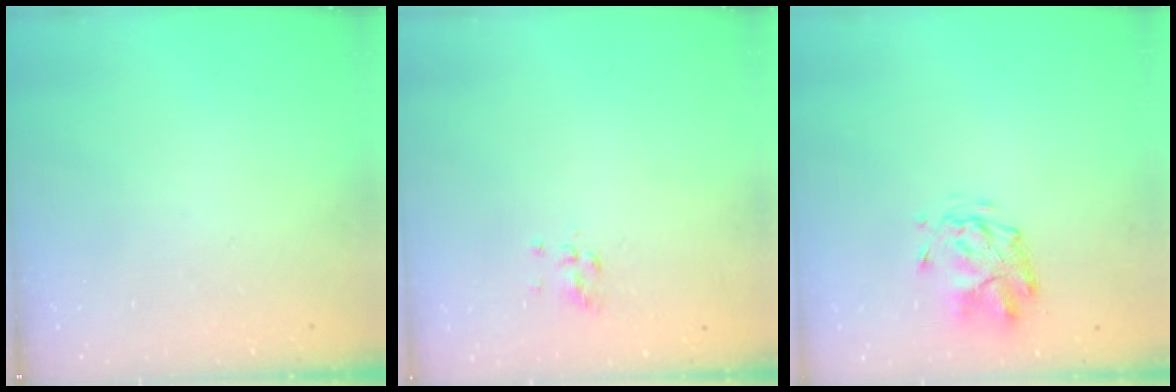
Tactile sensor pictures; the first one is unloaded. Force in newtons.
{"total": 3.7, "press": 3.5, "slide": 1.3}
{"total": 2.9, "press": 2.5, "slide": 1.5}